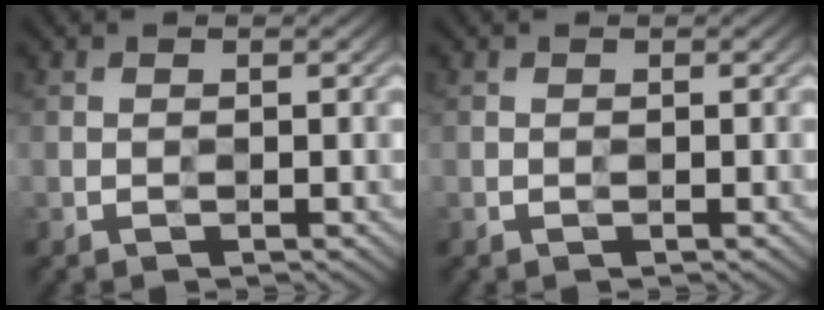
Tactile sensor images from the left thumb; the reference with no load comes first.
{"total": 0.0}